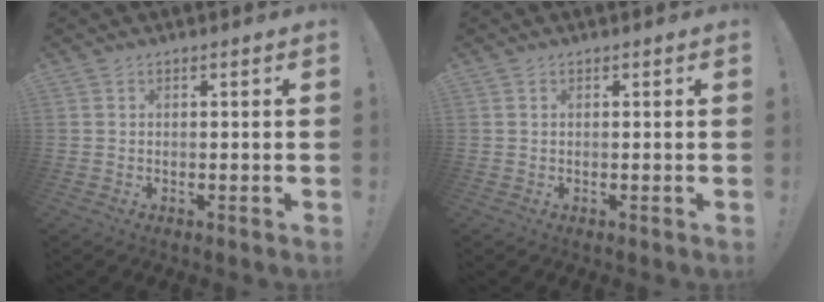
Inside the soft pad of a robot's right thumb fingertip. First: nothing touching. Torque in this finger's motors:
{"motor_torque": [-0.13, -0.01, -0.08, 0.13, -0.02]}